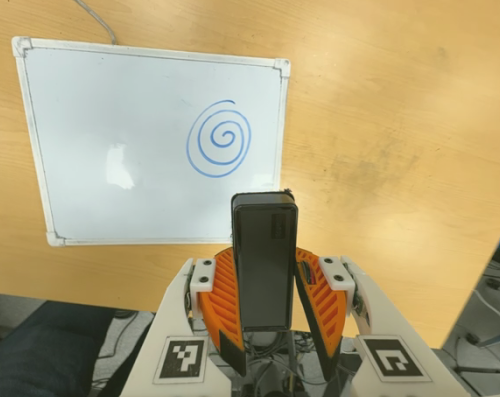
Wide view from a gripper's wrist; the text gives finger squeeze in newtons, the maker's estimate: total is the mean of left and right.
{"total": 6.2, "left": 6.4, "right": 6.1}